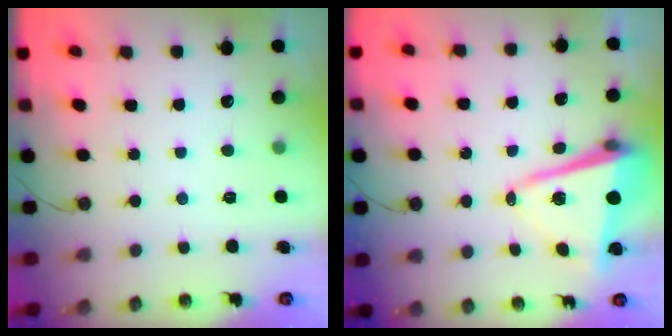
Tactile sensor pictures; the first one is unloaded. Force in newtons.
{"total": 10.5, "press": 10.3, "slide": 1.8}